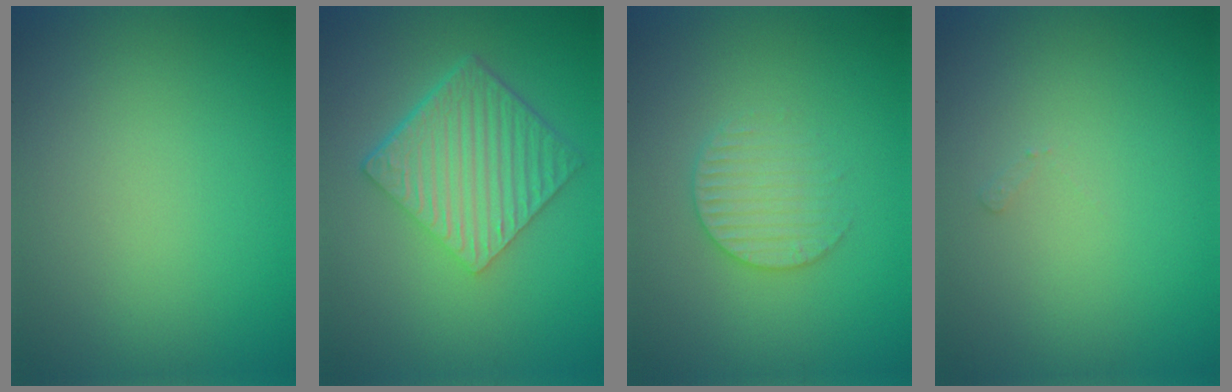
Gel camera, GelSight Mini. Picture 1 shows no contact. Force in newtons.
{"total": 6.4, "press": 4.4, "slide": 4.7}
{"total": 2.5, "press": 2.5, "slide": 0.4}
{"total": 0.5, "press": 0.5, "slide": 0.2}